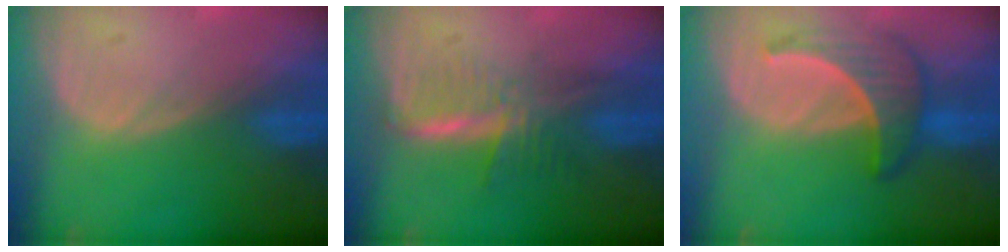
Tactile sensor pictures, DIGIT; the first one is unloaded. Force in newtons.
{"total": 5.8, "press": 5.2, "slide": 2.7}
{"total": 6.3, "press": 6.1, "slide": 1.6}